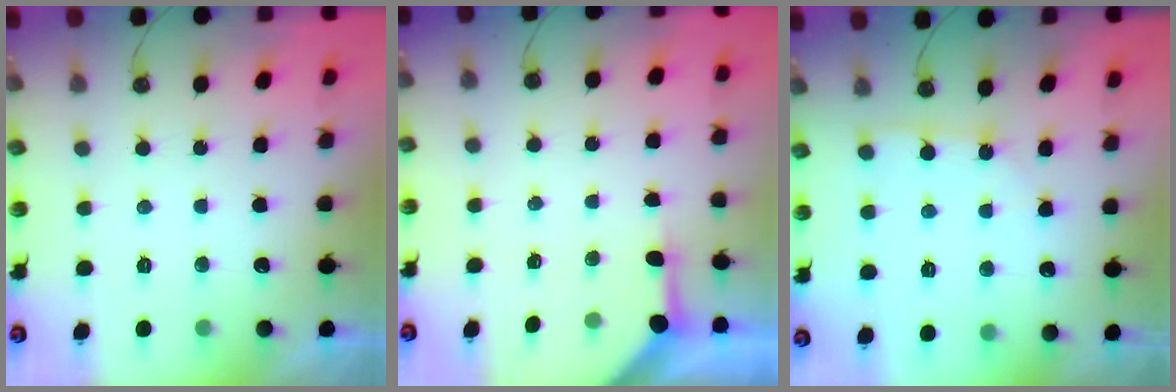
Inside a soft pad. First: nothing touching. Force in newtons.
{"total": 3.5, "press": 3.5, "slide": 0.5}
{"total": 2.6, "press": 2.6, "slide": 0.2}